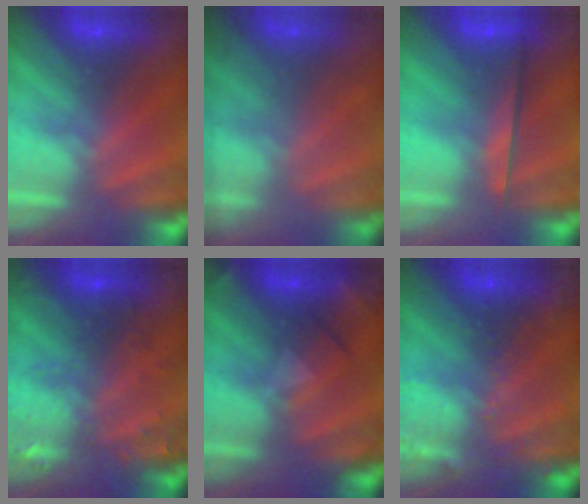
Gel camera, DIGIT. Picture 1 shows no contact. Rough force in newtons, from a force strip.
{"total": 5.9}
{"total": 2.3}
{"total": 3.0}
{"total": 2.4}
{"total": 2.9}